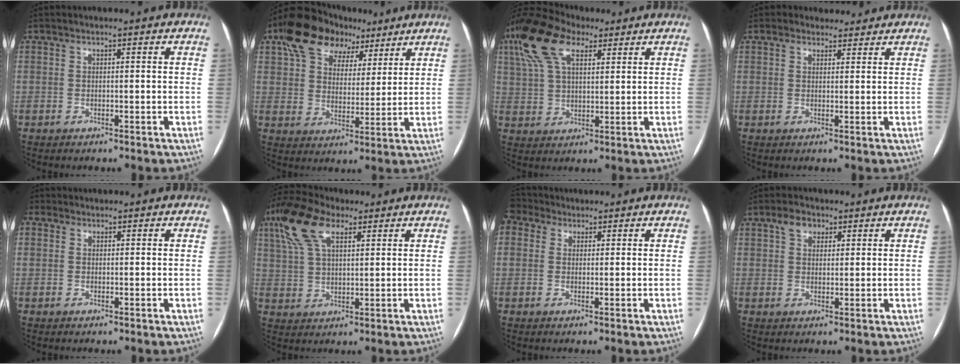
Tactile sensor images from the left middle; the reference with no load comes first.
{"total": 12.6, "force": [7.7, 7.8, 6.1], "torque": [-0.102, 0.044, 0.130]}
{"total": 12.5, "force": [7.0, 5.7, 8.6], "torque": [-0.195, 0.044, 0.133]}
{"total": 3.3, "force": [2.8, 1.8, 0.2], "torque": [0.000, 0.017, 0.038]}
{"total": 1.5, "force": [0.3, 1.4, 0.3], "torque": [-0.017, 0.007, 0.011]}
{"total": 10.6, "force": [5.9, 4.4, 7.7], "torque": [-0.175, 0.035, 0.114]}
{"total": 3.8, "force": [2.8, 2.4, 0.8], "torque": [-0.031, 0.025, 0.063]}
{"total": 3.3, "force": [1.9, 2.2, 1.6], "torque": [-0.034, 0.015, 0.035]}